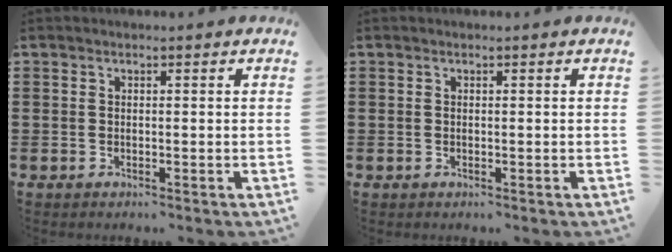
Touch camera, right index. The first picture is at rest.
{"total": 0.0}